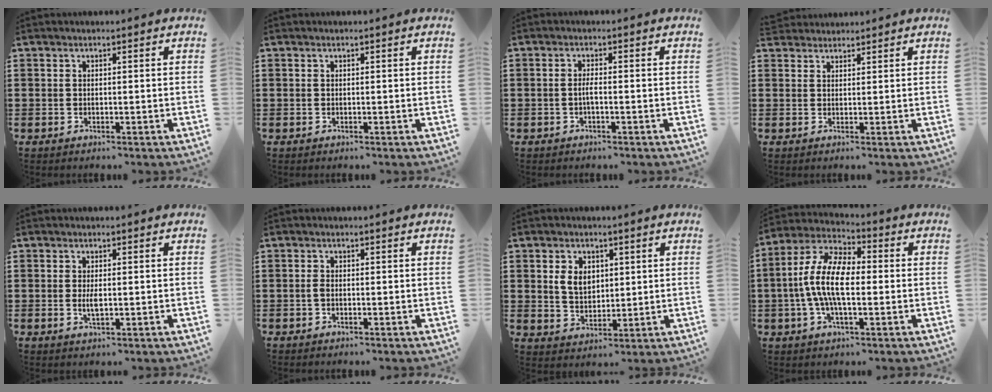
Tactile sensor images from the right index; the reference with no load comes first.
{"total": 0.0}
{"total": 1.7, "force": [-0.6, 0.1, 1.6], "torque": [-0.037, -0.003, -0.014]}
{"total": 1.7, "force": [1.6, 0.5, -0.4], "torque": [0.003, 0.005, 0.033]}
{"total": 2.3, "force": [-0.1, 0.7, 2.2], "torque": [-0.047, -0.004, -0.005]}
{"total": 1.0, "force": [-0.3, 0.5, 0.8], "torque": [-0.025, -0.005, -0.009]}
{"total": 5.0, "force": [1.2, 3.7, 3.1], "torque": [-0.064, 0.009, 0.018]}
{"total": 10.9, "force": [-0.8, 4.6, 9.8], "torque": [-0.226, -0.007, -0.023]}